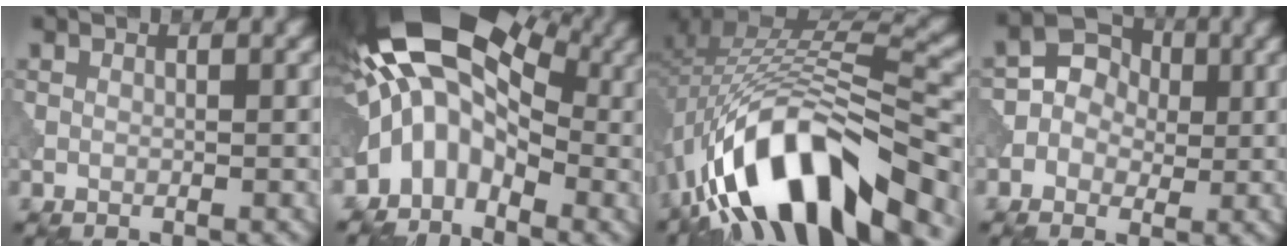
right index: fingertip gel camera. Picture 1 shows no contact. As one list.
[{"total": 12.2, "force": [-0.1, 7.6, 9.6], "torque": [-0.155, 0.020, -0.024]}, {"total": 14.0, "force": [-8.1, 5.4, 10.1], "torque": [-0.170, 0.009, -0.140]}, {"total": 5.2, "force": [0.1, 4.5, 2.7], "torque": [-0.023, 0.018, -0.020]}]